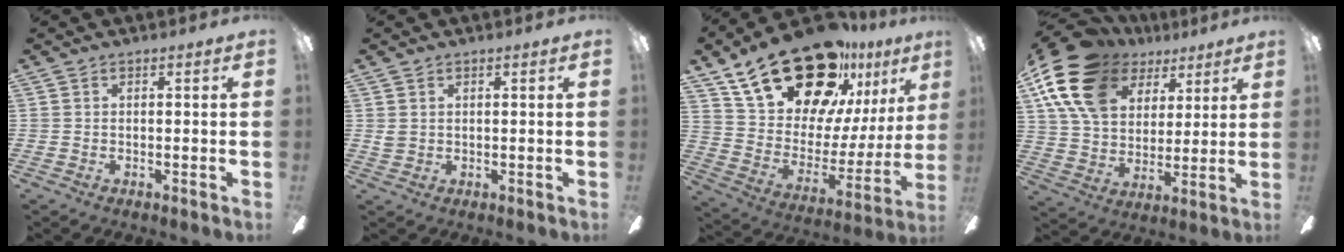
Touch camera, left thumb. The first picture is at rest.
{"total": 1.7, "force": [1.0, 1.2, 0.6], "torque": [-0.013, 0.003, 0.019]}
{"total": 27.5, "force": [19.7, 12.8, 14.2], "torque": [-0.231, -0.123, 0.358]}
{"total": 20.2, "force": [10.7, 13.1, 11.2], "torque": [-0.229, -0.035, 0.197]}